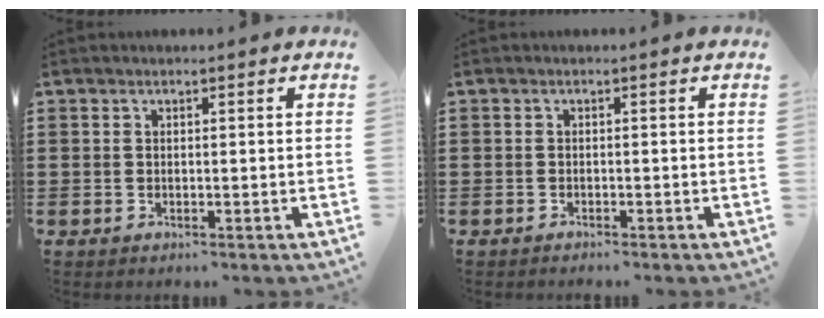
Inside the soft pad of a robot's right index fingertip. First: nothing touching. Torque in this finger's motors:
{"motor_torque": [0.28, -0.20, 0.01, 0.01]}